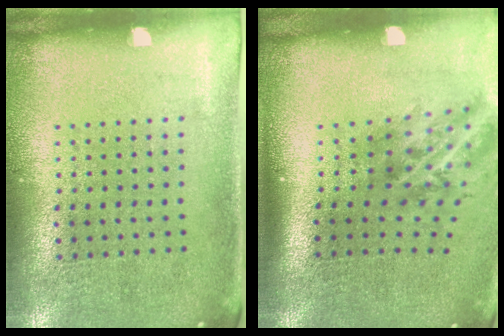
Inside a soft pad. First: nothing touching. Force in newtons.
{"total": 1.9, "press": 1.1, "slide": 1.5}